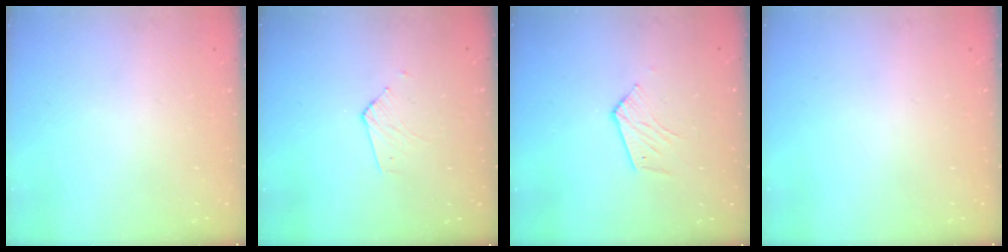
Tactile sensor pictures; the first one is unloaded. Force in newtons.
{"total": 2.9, "press": 2.9, "slide": 0.2}
{"total": 5.4, "press": 5.4, "slide": 0.3}
{"total": 0.0}